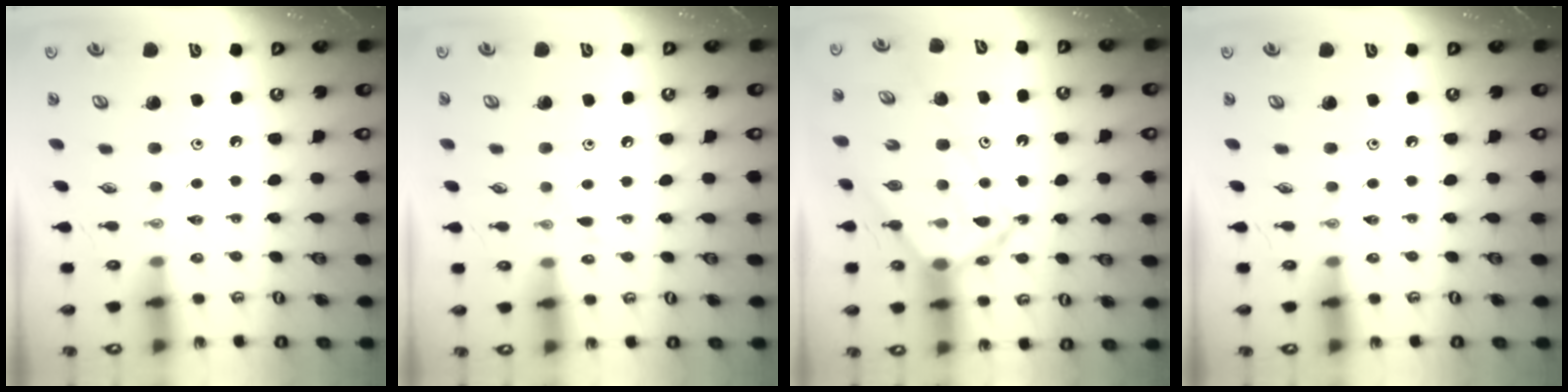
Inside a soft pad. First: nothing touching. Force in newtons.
{"total": 4.7, "press": 4.7, "slide": 0.5}
{"total": 14.9, "press": 14.8, "slide": 1.5}
{"total": 0.0}